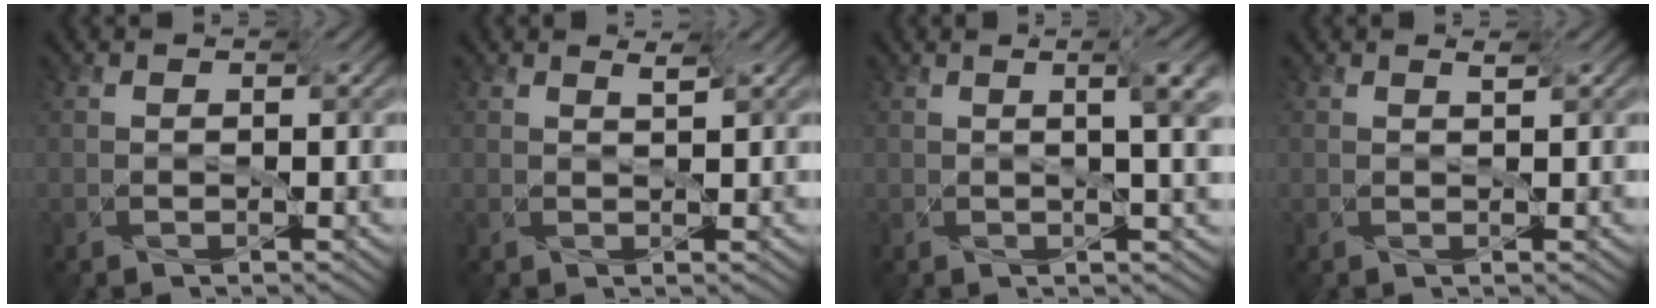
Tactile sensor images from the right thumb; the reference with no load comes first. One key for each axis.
{"total": 1.5, "fx": 1.5, "fy": -0.1, "fz": 0.4, "tx": 0.001, "ty": -0.002, "tz": 0.026}
{"total": 6.2, "fx": 2.0, "fy": 1.7, "fz": 5.6, "tx": -0.057, "ty": 0.024, "tz": 0.016}
{"total": 1.0, "fx": 0.9, "fy": -0.1, "fz": 0.4, "tx": 0.002, "ty": -0.002, "tz": 0.016}